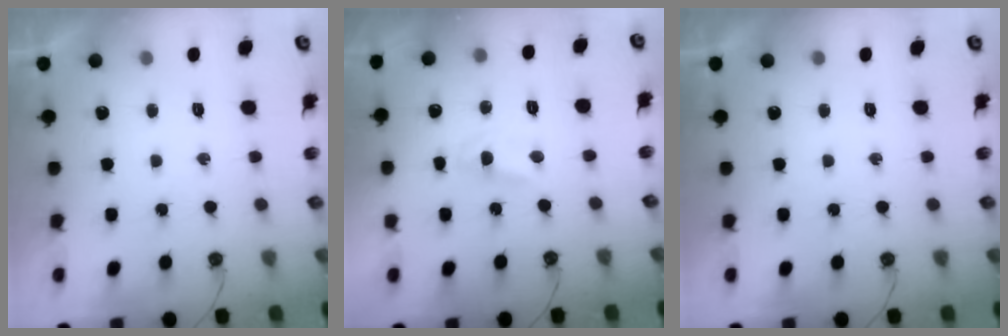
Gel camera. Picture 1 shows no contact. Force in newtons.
{"total": 2.2, "press": 2.2, "slide": 0.3}
{"total": 0.0}